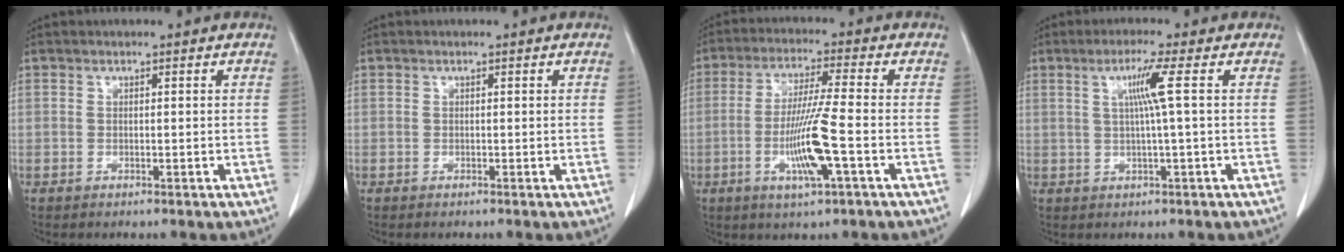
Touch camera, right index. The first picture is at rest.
{"total": 0.0}
{"total": 10.0, "force": [-2.9, -0.4, 9.6], "torque": [-0.188, -0.014, -0.056]}
{"total": 4.6, "force": [1.0, -1.2, 4.3], "torque": [-0.089, 0.002, 0.021]}